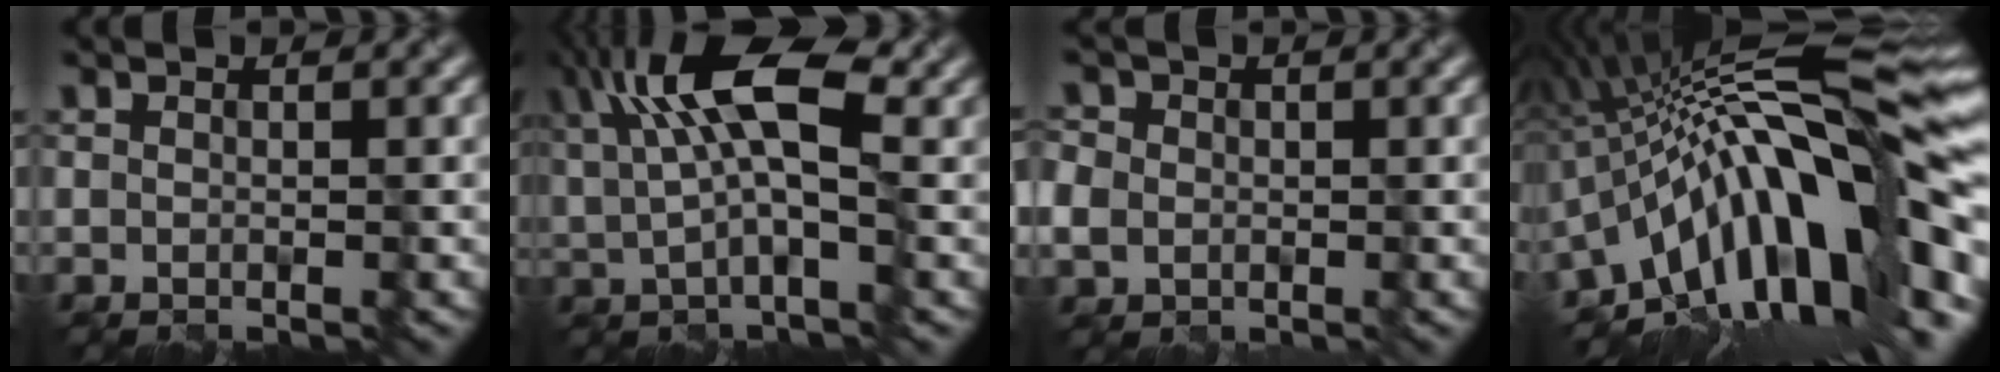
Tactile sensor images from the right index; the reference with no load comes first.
{"total": 8.1, "force": [2.8, 2.8, 7.0], "torque": [-0.140, 0.012, 0.044]}
{"total": 2.7, "force": [0.1, 2.6, 0.8], "torque": [-0.024, 0.008, 0.004]}
{"total": 17.2, "force": [-3.7, 4.7, 16.2], "torque": [-0.220, 0.041, -0.088]}